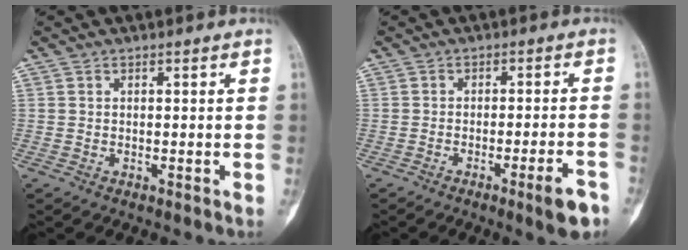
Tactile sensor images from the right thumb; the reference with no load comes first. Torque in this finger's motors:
{"motor_torque": [0.08, -0.53, -0.16, -0.12, -0.06]}